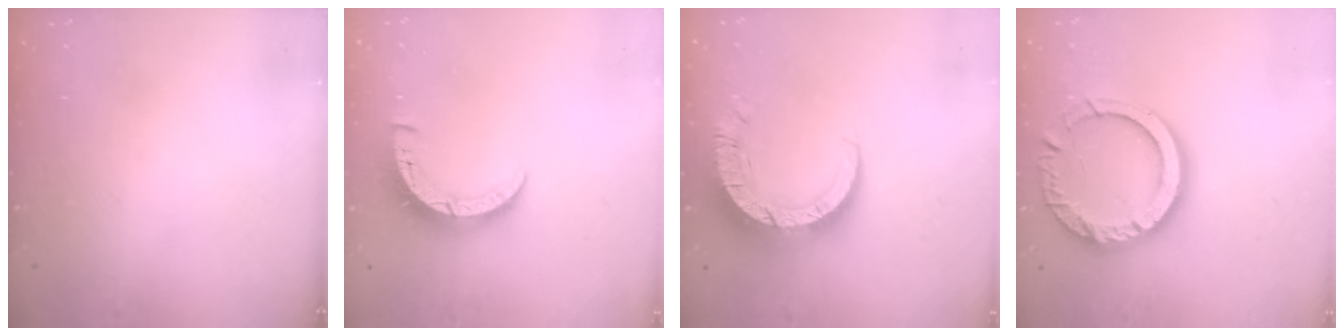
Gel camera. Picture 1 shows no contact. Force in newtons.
{"total": 7.0, "press": 7.0, "slide": 0.2}
{"total": 11.6, "press": 11.5, "slide": 1.3}
{"total": 16.7, "press": 16.7, "slide": 1.4}